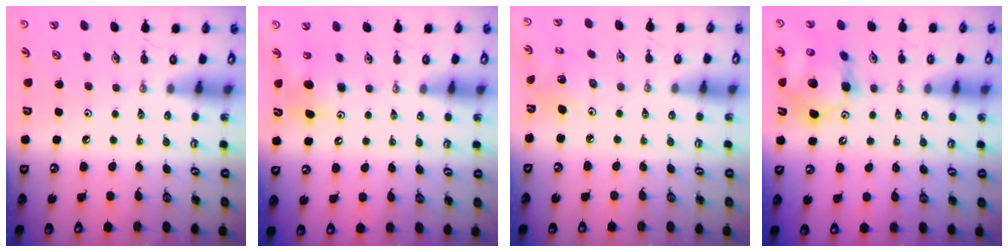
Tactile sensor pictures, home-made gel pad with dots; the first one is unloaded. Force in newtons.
{"total": 7.5, "press": 7.5, "slide": 0.5}
{"total": 2.9, "press": 2.9, "slide": 0.3}
{"total": 13.8, "press": 13.6, "slide": 2.4}